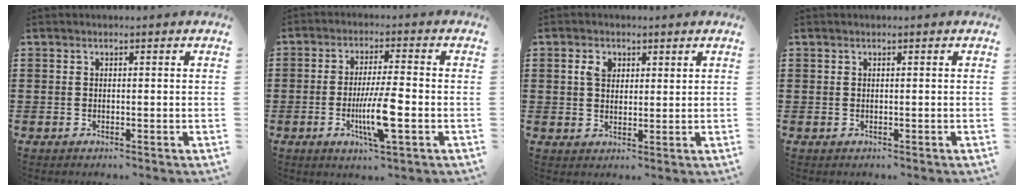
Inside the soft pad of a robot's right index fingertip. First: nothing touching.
{"total": 8.7, "force": [-2.2, 1.3, 8.3], "torque": [-0.163, -0.015, -0.042]}
{"total": 3.1, "force": [1.4, 2.2, 1.7], "torque": [-0.042, 0.010, 0.024]}
{"total": 0.0}